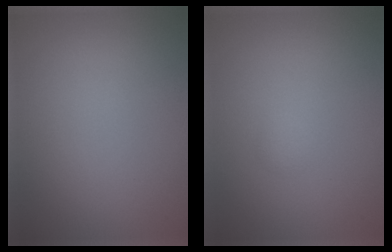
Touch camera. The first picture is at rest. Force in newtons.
{"total": 0.7, "press": 0.7, "slide": 0.1}